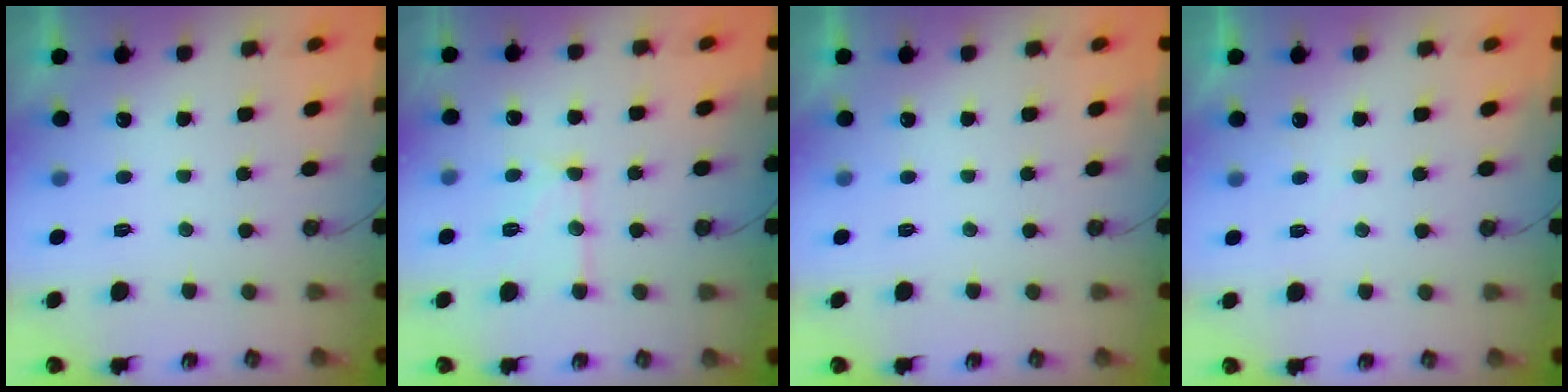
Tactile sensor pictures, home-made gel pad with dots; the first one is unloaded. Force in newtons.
{"total": 12.0, "press": 11.9, "slide": 1.2}
{"total": 0.0}
{"total": 3.1, "press": 3.1, "slide": 0.4}